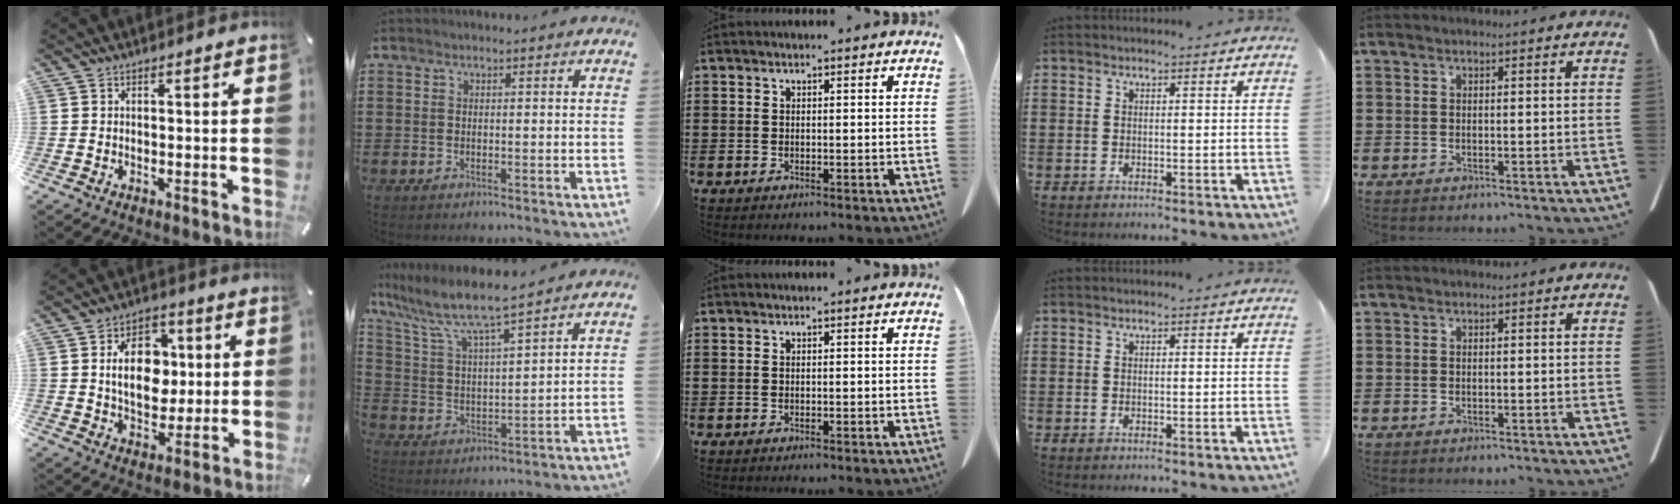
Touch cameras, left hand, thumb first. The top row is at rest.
{"thumb": {"total": 12.6, "force": [1.7, 9.1, 8.5], "torque": [-0.138, 0.005, 0.026]}, "index": {"total": 6.7, "force": [5.8, 0.4, 3.4], "torque": [-0.092, -0.033, 0.094]}}